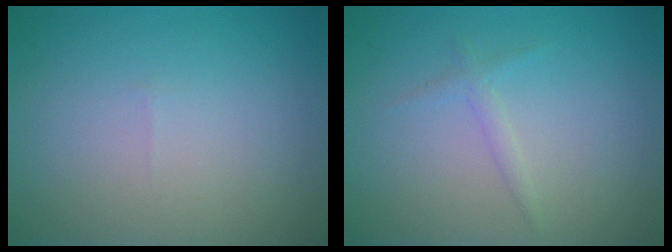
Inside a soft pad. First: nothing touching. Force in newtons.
{"total": 1.0, "press": 1.0, "slide": 0.1}